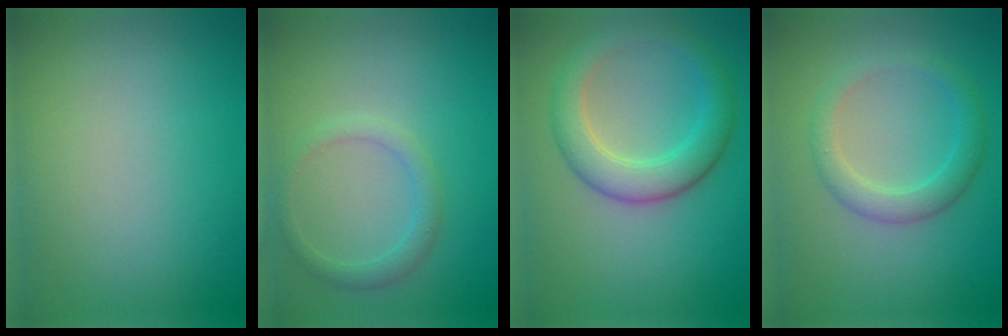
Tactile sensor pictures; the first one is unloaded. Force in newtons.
{"total": 1.8, "press": 1.8, "slide": 0.2}
{"total": 4.5, "press": 4.5, "slide": 0.1}
{"total": 2.8, "press": 2.8, "slide": 0.3}